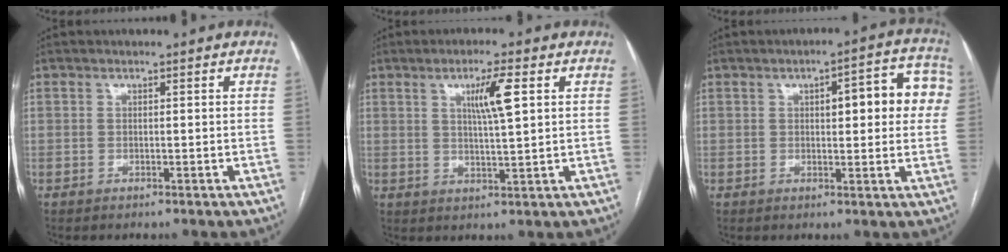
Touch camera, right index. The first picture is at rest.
{"total": 5.8, "force": [2.1, 0.2, 5.4], "torque": [-0.094, 0.000, 0.035]}
{"total": 10.1, "force": [2.1, 3.1, 9.4], "torque": [-0.106, 0.029, 0.020]}